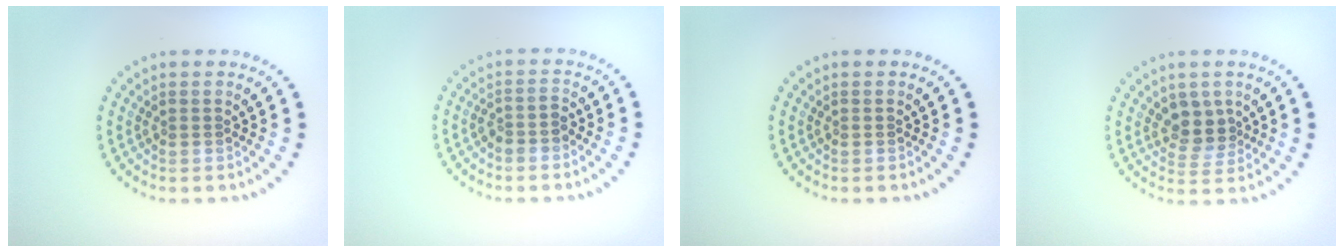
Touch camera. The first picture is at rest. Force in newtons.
{"total": 1.4, "press": 1.3, "slide": 0.7}
{"total": 0.0}
{"total": 2.7, "press": 2.2, "slide": 1.5}